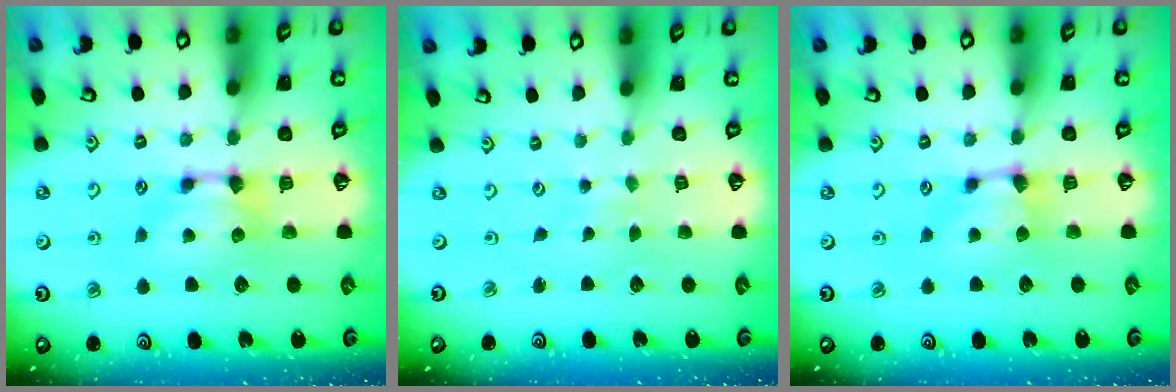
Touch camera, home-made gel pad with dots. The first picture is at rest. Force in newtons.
{"total": 4.9, "press": 4.9, "slide": 0.3}
{"total": 0.6, "press": 0.4, "slide": 0.4}